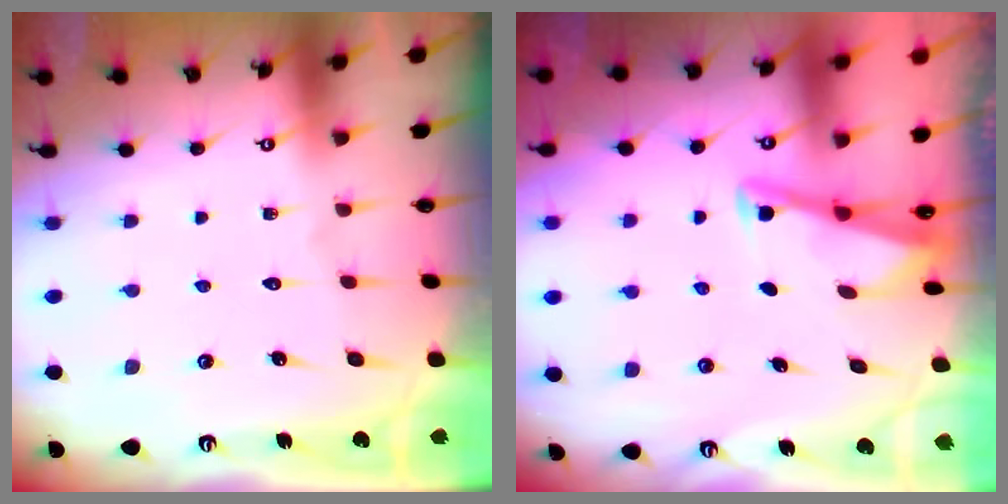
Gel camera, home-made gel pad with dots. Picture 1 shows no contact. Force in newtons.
{"total": 2.8, "press": 2.8, "slide": 0.4}